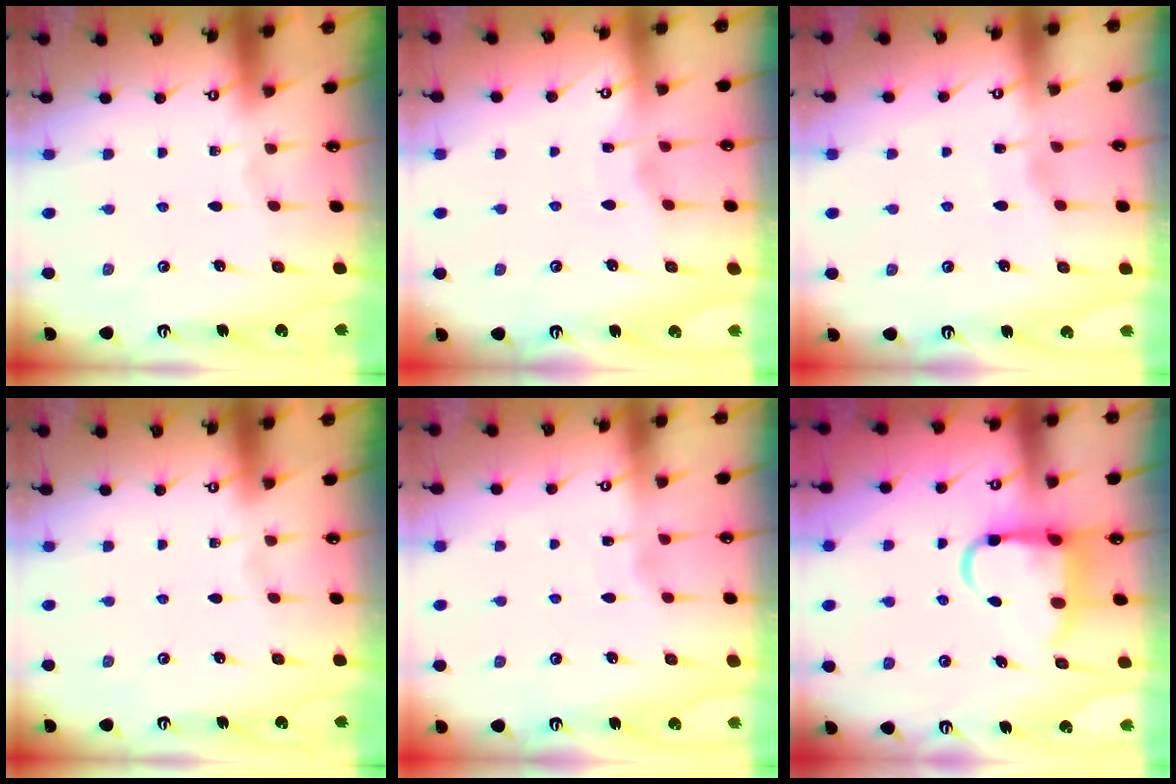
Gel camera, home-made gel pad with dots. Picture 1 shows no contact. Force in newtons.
{"total": 2.8, "press": 2.8, "slide": 0.4}
{"total": 2.6, "press": 2.6, "slide": 0.3}
{"total": 0.0}
{"total": 2.1, "press": 2.1, "slide": 0.4}
{"total": 9.6, "press": 9.5, "slide": 1.4}